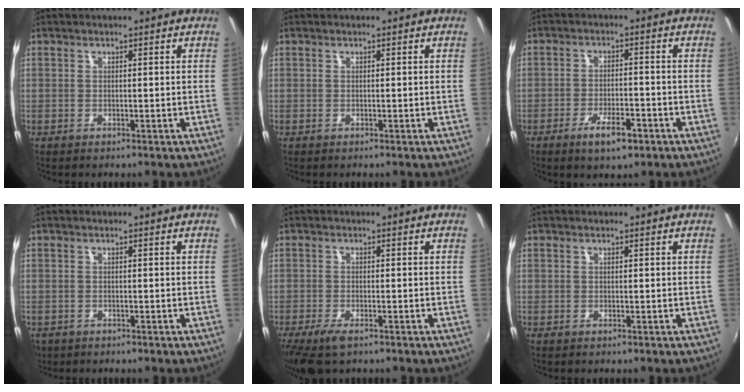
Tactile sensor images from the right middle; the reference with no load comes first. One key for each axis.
{"total": 0.0}
{"total": 6.5, "fx": -3.8, "fy": 2.0, "fz": 4.8, "tx": -0.103, "ty": -0.007, "tz": -0.059}
{"total": 2.9, "fx": -1.6, "fy": 2.1, "fz": 1.2, "tx": -0.030, "ty": -0.009, "tz": -0.023}
{"total": 6.0, "fx": -4.1, "fy": 1.9, "fz": 3.9, "tx": -0.097, "ty": -0.024, "tz": -0.075}
{"total": 0.0}